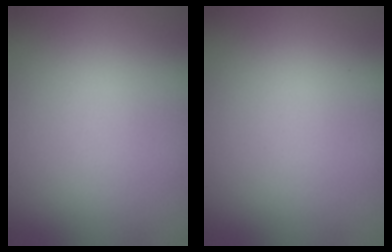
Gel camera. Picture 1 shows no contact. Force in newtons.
{"total": 0.0}